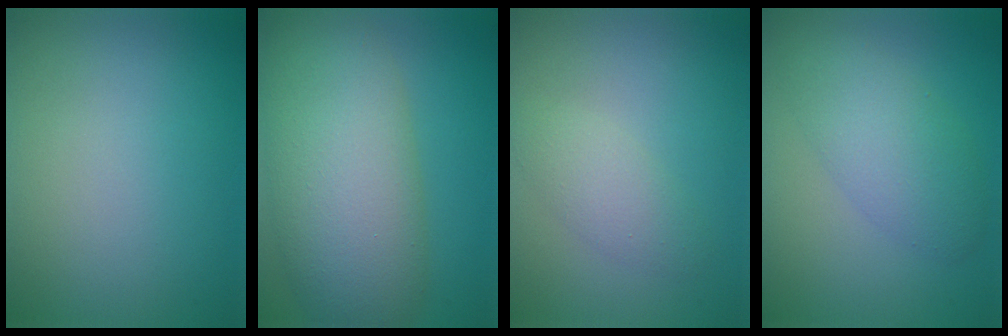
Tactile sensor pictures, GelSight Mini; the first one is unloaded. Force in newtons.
{"total": 10.0, "press": 9.9, "slide": 0.8}
{"total": 2.3, "press": 2.3, "slide": 0.2}
{"total": 4.4, "press": 4.4, "slide": 0.1}